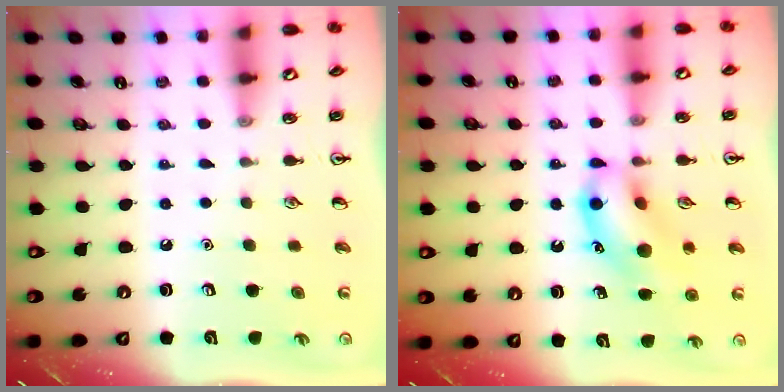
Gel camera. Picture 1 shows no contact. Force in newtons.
{"total": 14.1, "press": 13.8, "slide": 2.7}